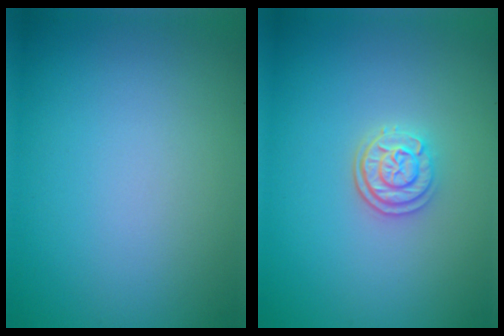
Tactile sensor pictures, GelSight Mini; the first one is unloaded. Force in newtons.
{"total": 2.6, "press": 2.2, "slide": 1.3}